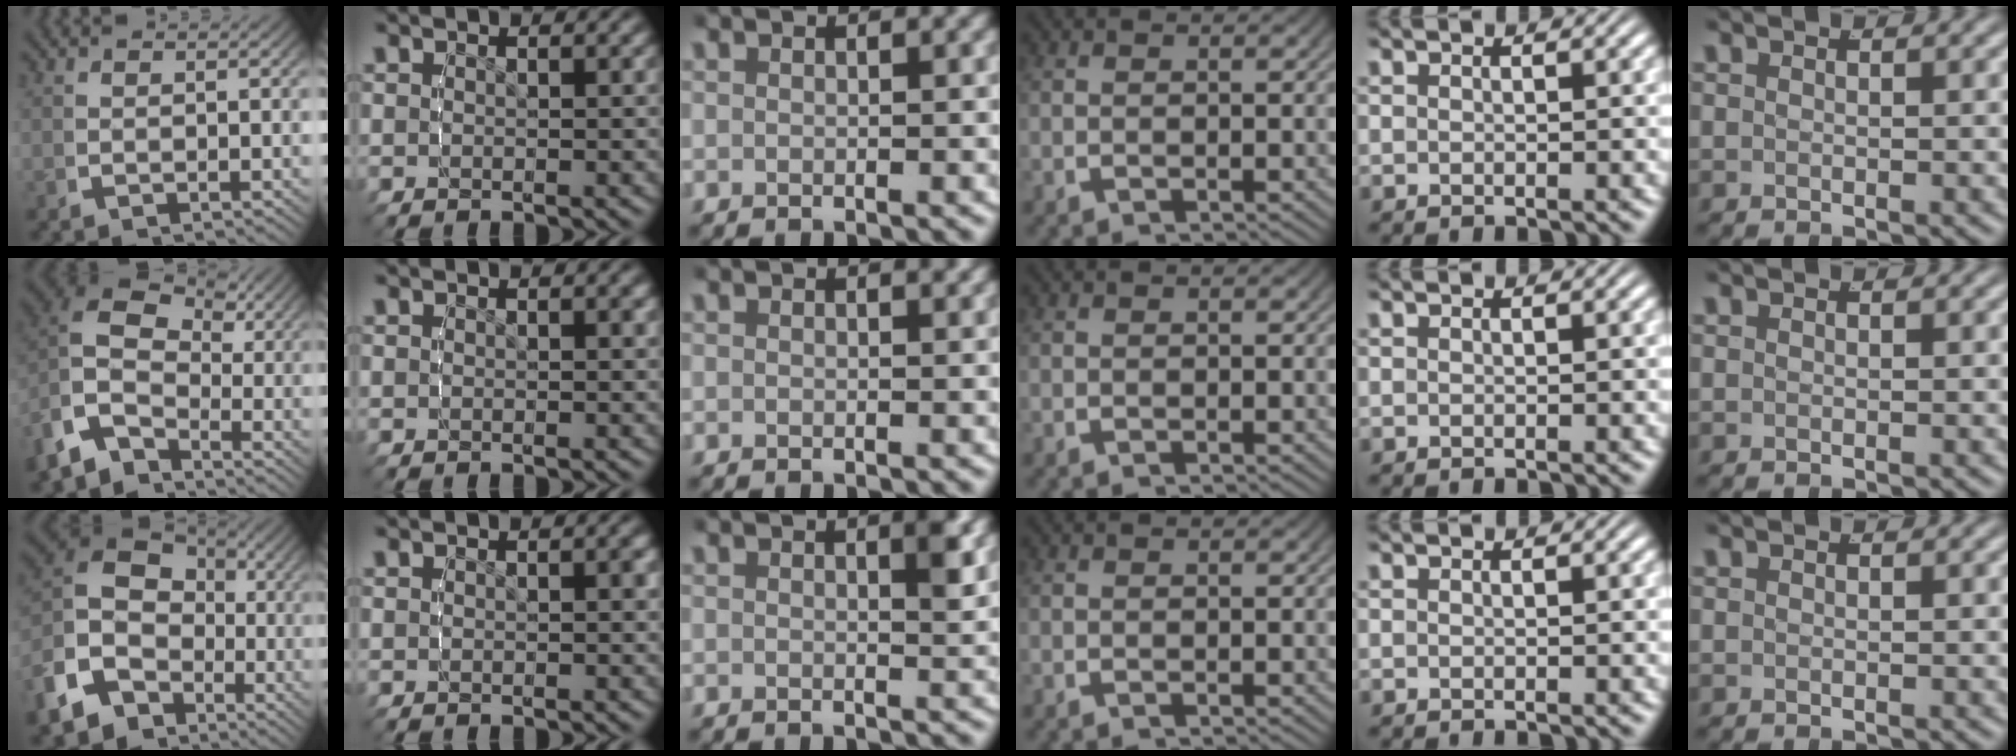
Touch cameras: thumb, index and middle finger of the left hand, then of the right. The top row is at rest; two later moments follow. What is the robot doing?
{"motion": "lift_and_place", "object": "air blower"}